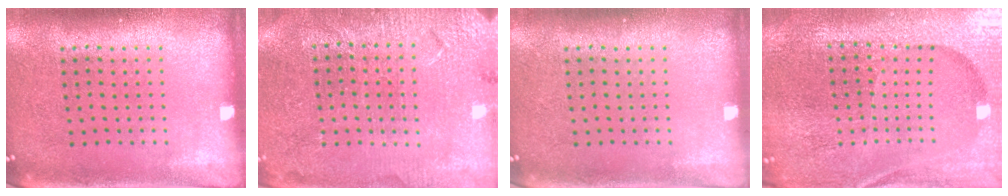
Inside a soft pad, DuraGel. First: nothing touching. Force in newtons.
{"total": 3.5, "press": 3.4, "slide": 0.7}
{"total": 0.0}
{"total": 5.0, "press": 4.7, "slide": 1.7}